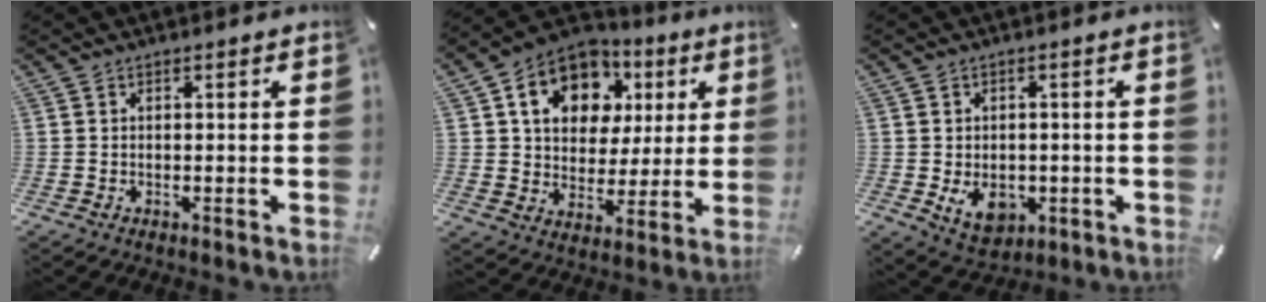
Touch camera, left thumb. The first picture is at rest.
{"total": 13.4, "force": [5.2, 10.8, 5.9], "torque": [-0.107, -0.014, 0.100]}
{"total": 7.1, "force": [-1.7, 5.5, 4.1], "torque": [-0.053, -0.001, -0.031]}